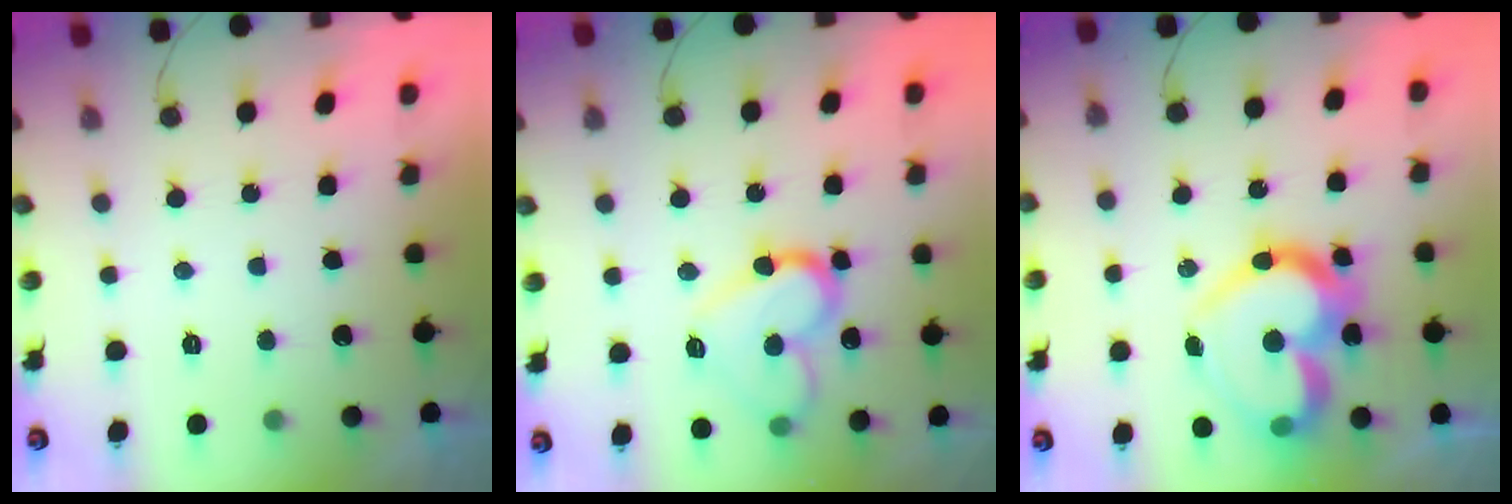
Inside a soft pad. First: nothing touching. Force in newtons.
{"total": 13.5, "press": 13.4, "slide": 1.3}
{"total": 21.0, "press": 21.0, "slide": 1.7}